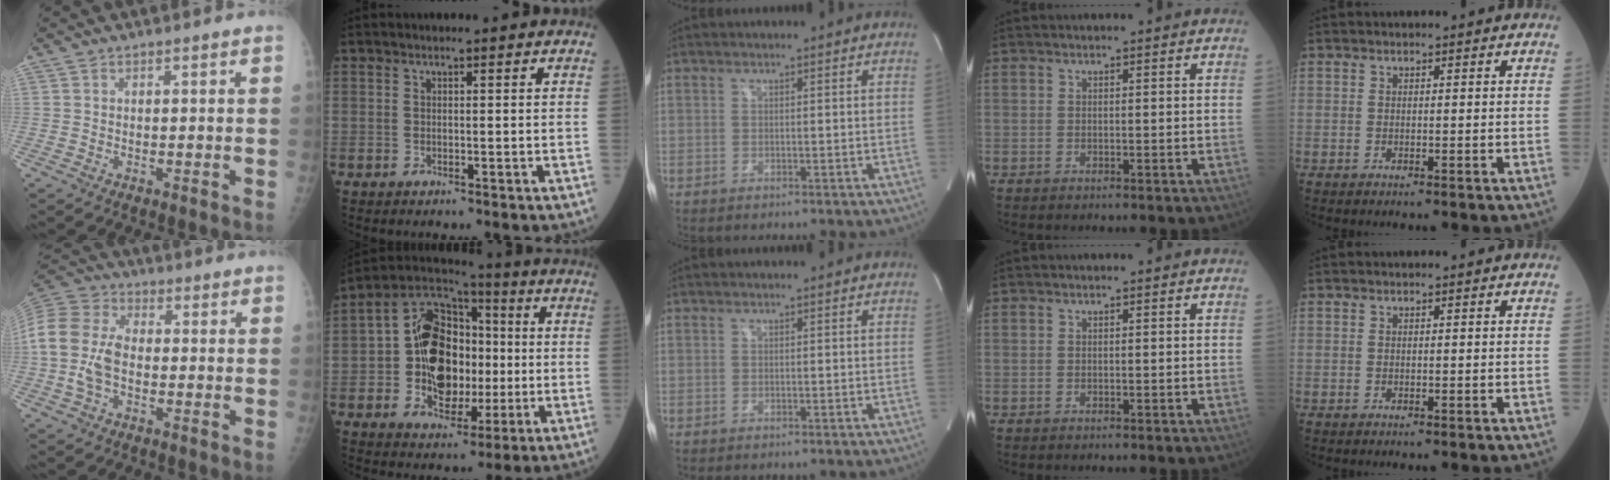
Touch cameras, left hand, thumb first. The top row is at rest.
{"thumb": {"total": 13.1, "force": [-1.5, 8.4, 9.9], "torque": [-0.218, 0.028, -0.033]}, "index": {"total": 14.5, "force": [-0.7, 10.1, 10.4], "torque": [-0.199, 0.037, -0.007]}}